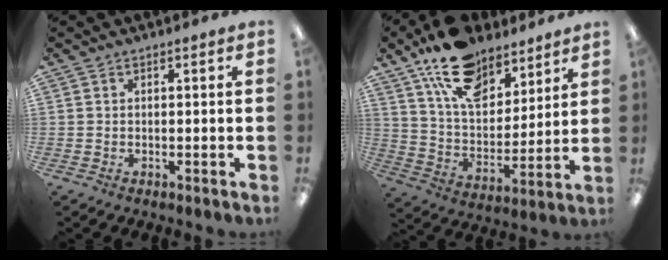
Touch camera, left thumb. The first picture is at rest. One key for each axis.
{"total": 17.2, "fx": 12.6, "fy": 8.8, "fz": 7.9, "tx": -0.148, "ty": -0.067, "tz": 0.231}